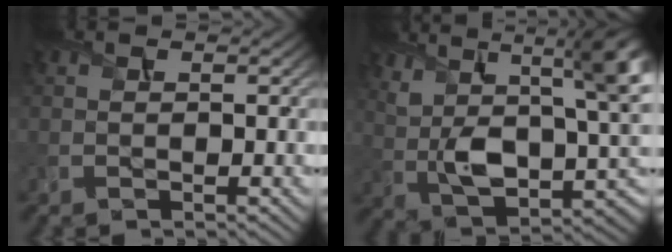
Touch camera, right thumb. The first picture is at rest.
{"total": 13.9, "force": [3.7, 7.2, 11.3], "torque": [-0.213, -0.006, 0.069]}